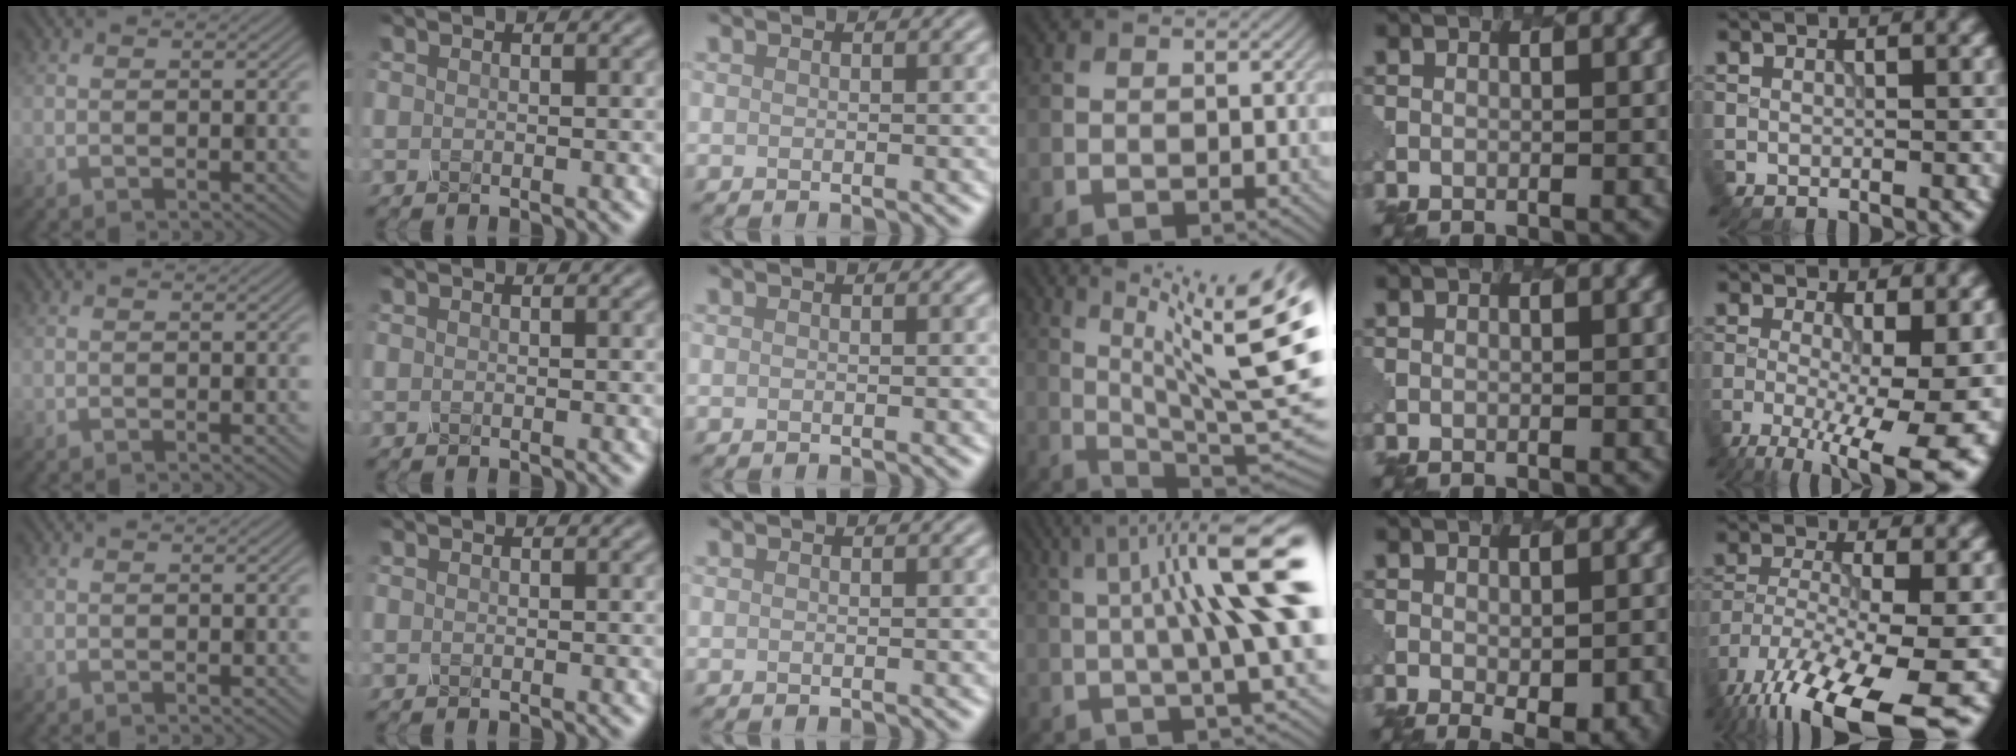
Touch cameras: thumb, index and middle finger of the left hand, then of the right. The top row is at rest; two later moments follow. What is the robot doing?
{"motion": "pour", "object": "mug"}